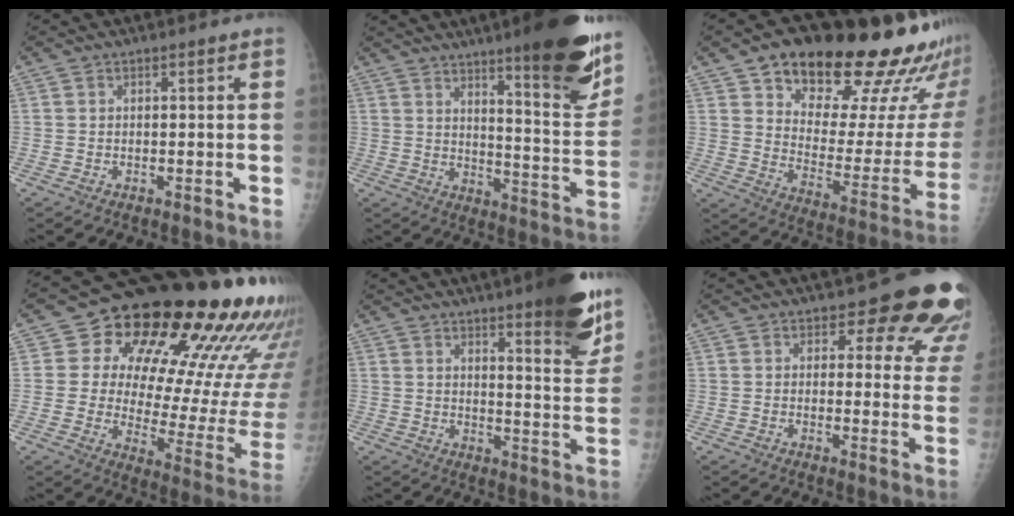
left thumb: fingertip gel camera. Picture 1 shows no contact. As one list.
[{"total": 19.2, "force": [12.7, 2.8, 14.2], "torque": [-0.162, -0.083, 0.184]}, {"total": 29.8, "force": [19.8, 10.6, 19.6], "torque": [-0.246, -0.070, 0.279]}, {"total": 28.1, "force": [15.3, 12.0, 20.3], "torque": [-0.244, -0.044, 0.209]}, {"total": 14.8, "force": [9.9, 2.6, 10.7], "torque": [-0.117, -0.065, 0.136]}, {"total": 14.1, "force": [11.3, 5.5, 6.4], "torque": [-0.012, -0.069, 0.105]}]